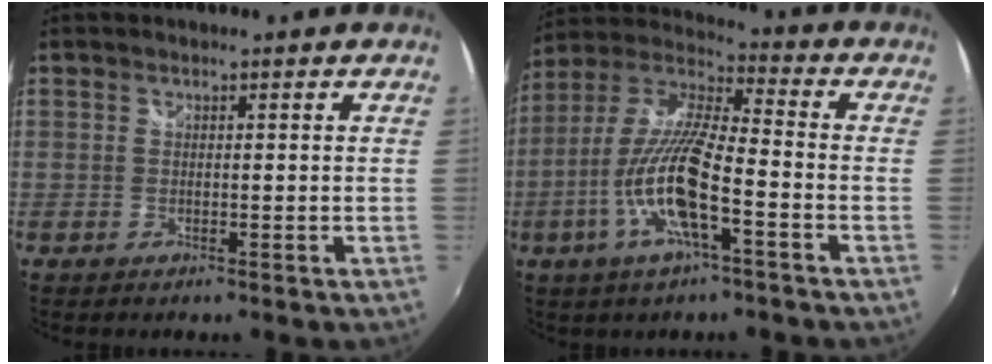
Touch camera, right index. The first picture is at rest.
{"total": 15.3, "force": [-5.8, 3.0, 13.8], "torque": [-0.276, -0.011, -0.114]}